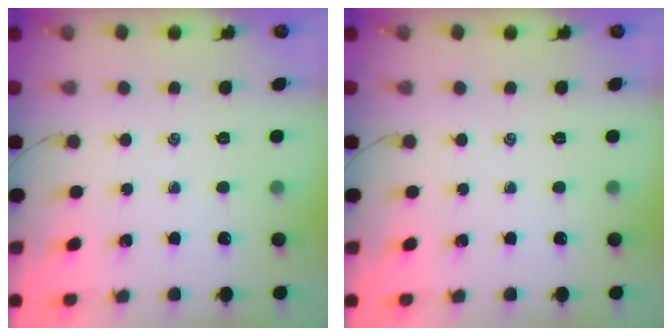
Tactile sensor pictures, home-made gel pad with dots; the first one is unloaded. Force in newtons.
{"total": 0.0}